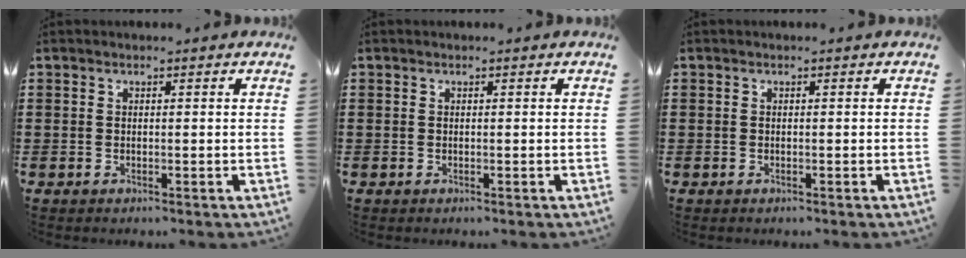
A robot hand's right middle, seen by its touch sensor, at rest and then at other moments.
{"total": 0.0}
{"total": 0.0}